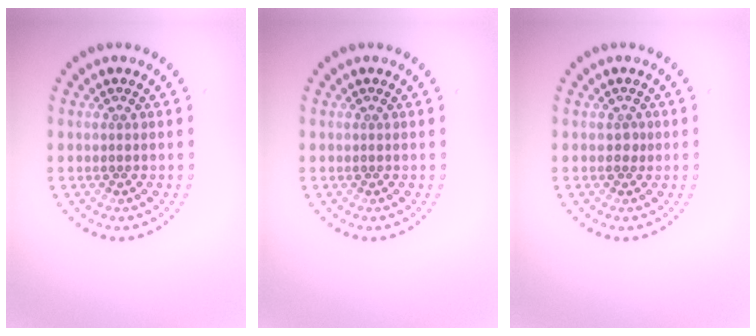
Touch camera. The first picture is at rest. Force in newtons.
{"total": 0.0}
{"total": 0.6, "press": 0.5, "slide": 0.3}